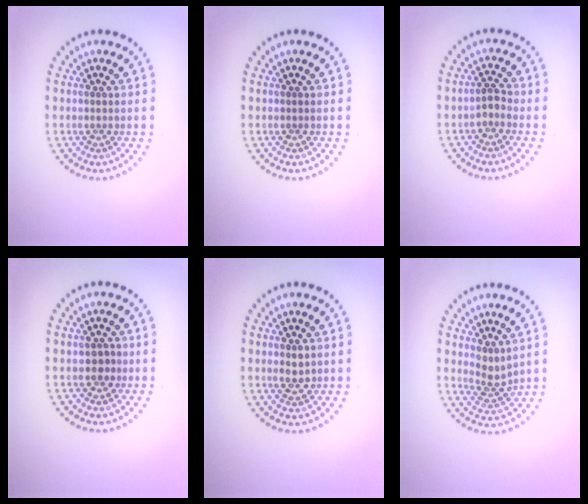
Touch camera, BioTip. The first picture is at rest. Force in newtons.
{"total": 0.0}
{"total": 1.2, "press": 1.0, "slide": 0.7}
{"total": 1.4, "press": 1.3, "slide": 0.4}
{"total": 1.6, "press": 1.5, "slide": 0.4}
{"total": 2.3, "press": 1.6, "slide": 1.6}